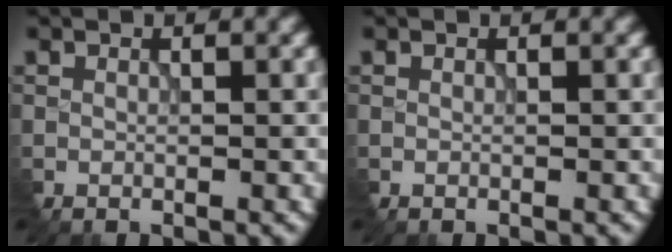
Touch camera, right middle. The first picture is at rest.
{"total": 0.0}